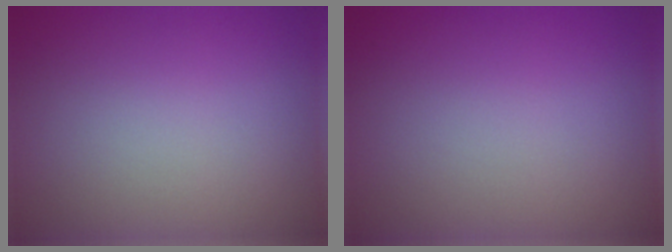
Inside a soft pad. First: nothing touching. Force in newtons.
{"total": 0.0}